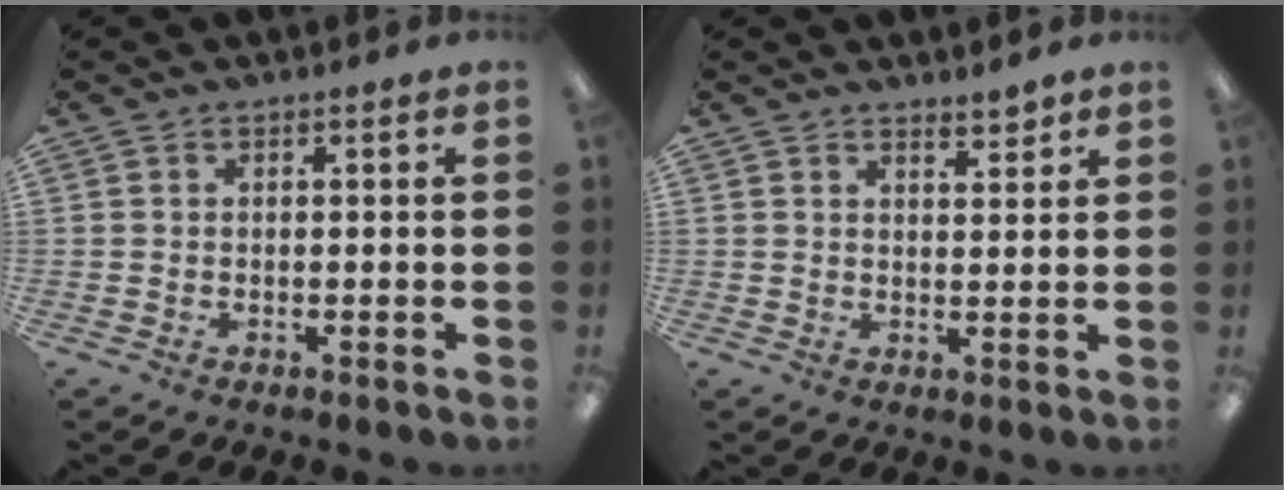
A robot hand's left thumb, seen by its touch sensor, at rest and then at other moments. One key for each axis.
{"total": 2.9, "fx": 2.8, "fy": 0.6, "fz": 0.6, "tx": 0.002, "ty": -0.020, "tz": 0.049}